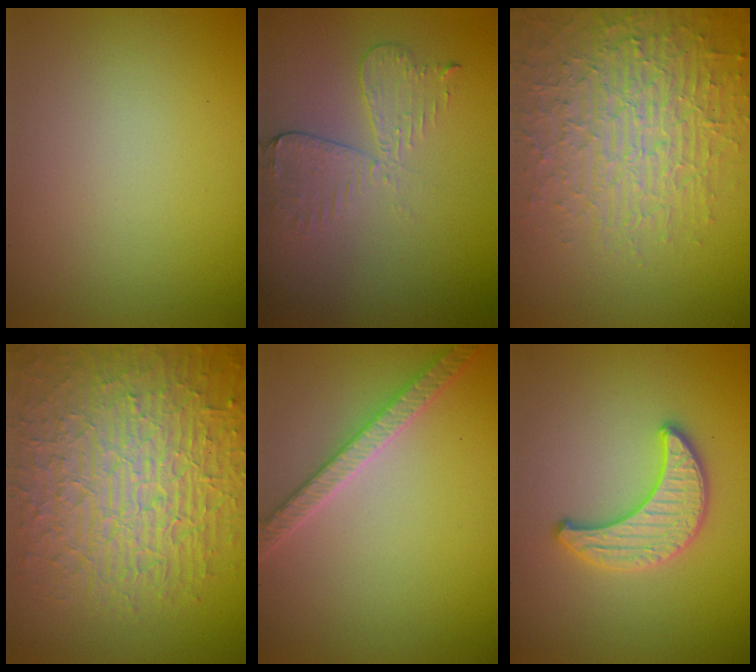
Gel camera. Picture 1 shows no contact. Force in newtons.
{"total": 3.0, "press": 2.6, "slide": 1.5}
{"total": 6.2, "press": 5.1, "slide": 3.6}
{"total": 10.3, "press": 6.7, "slide": 7.9}
{"total": 2.8, "press": 2.8, "slide": 0.6}
{"total": 3.3, "press": 3.3, "slide": 0.3}